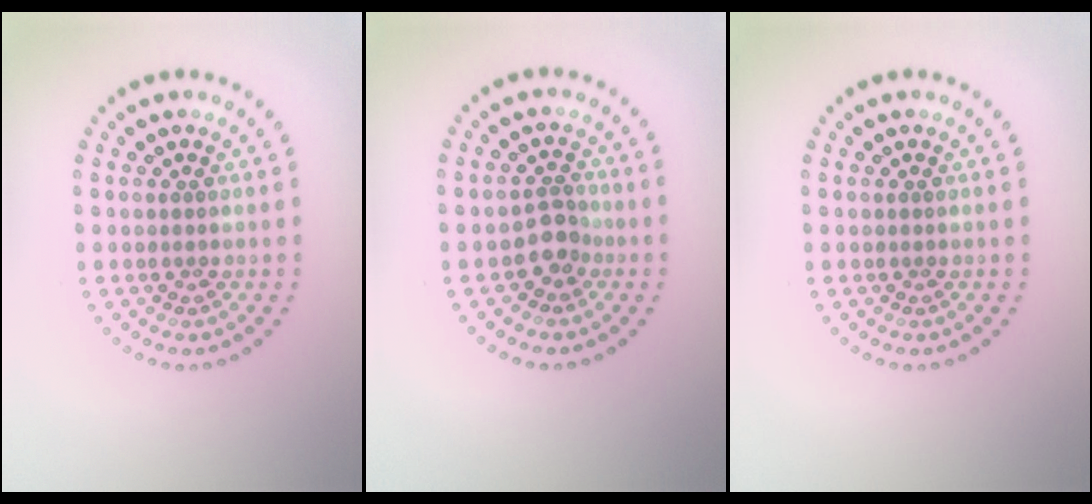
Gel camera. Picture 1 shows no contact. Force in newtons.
{"total": 2.1, "press": 1.8, "slide": 1.1}
{"total": 0.0}